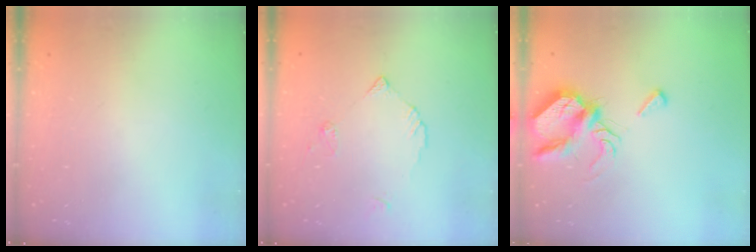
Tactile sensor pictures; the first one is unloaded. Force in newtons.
{"total": 3.7, "press": 3.7, "slide": 0.3}
{"total": 7.5, "press": 7.5, "slide": 0.8}